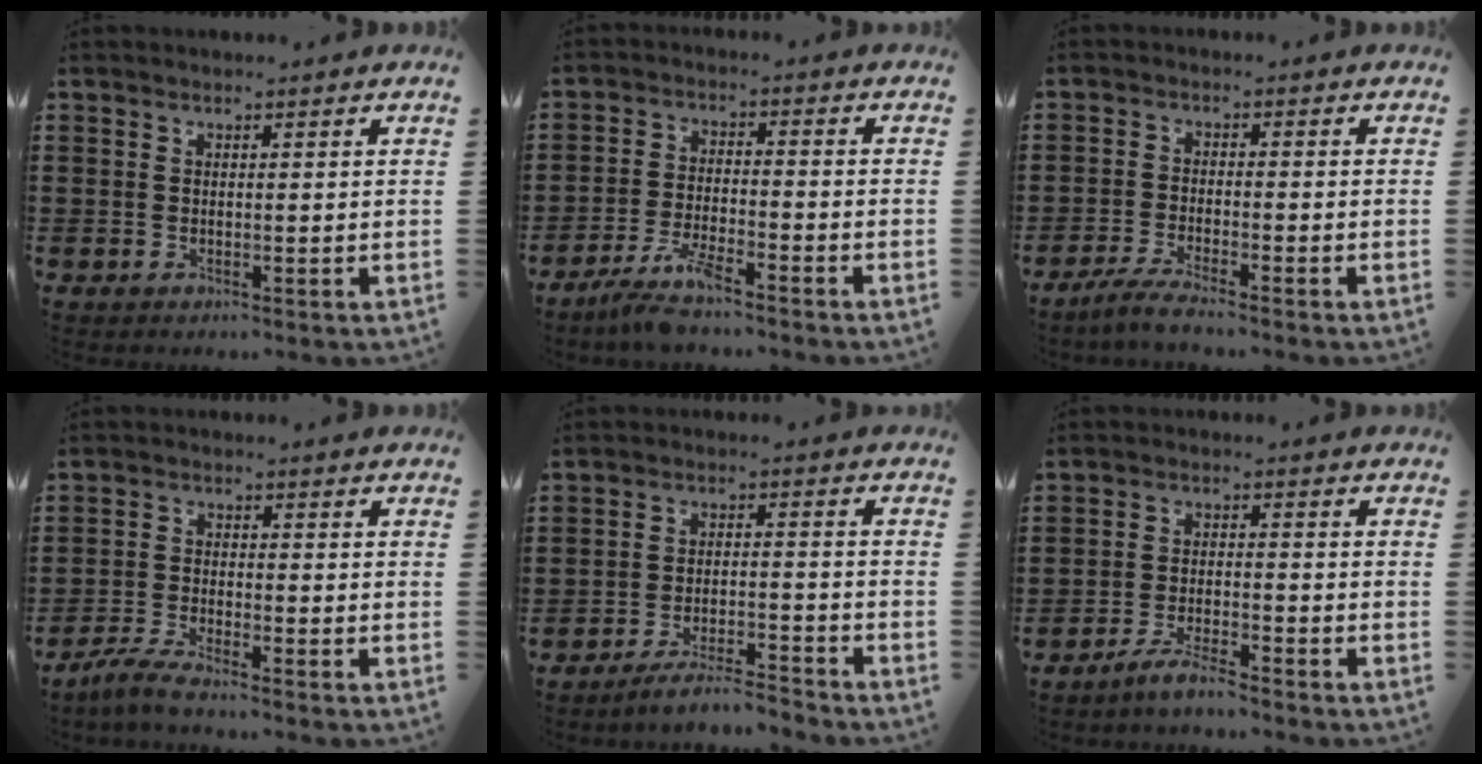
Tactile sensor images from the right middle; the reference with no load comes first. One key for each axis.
{"total": 5.5, "fx": -4.5, "fy": 0.5, "fz": 3.1, "tx": -0.073, "ty": -0.011, "tz": -0.087}
{"total": 3.2, "fx": -2.8, "fy": 0.0, "fz": 1.5, "tx": -0.034, "ty": -0.001, "tz": -0.058}
{"total": 3.6, "fx": -3.3, "fy": 0.2, "fz": 1.4, "tx": -0.040, "ty": -0.003, "tz": -0.070}
{"total": 4.8, "fx": -4.6, "fy": 0.1, "fz": 1.5, "tx": -0.032, "ty": -0.004, "tz": -0.091}
{"total": 3.7, "fx": -3.4, "fy": 0.2, "fz": 1.5, "tx": -0.041, "ty": -0.001, "tz": -0.070}